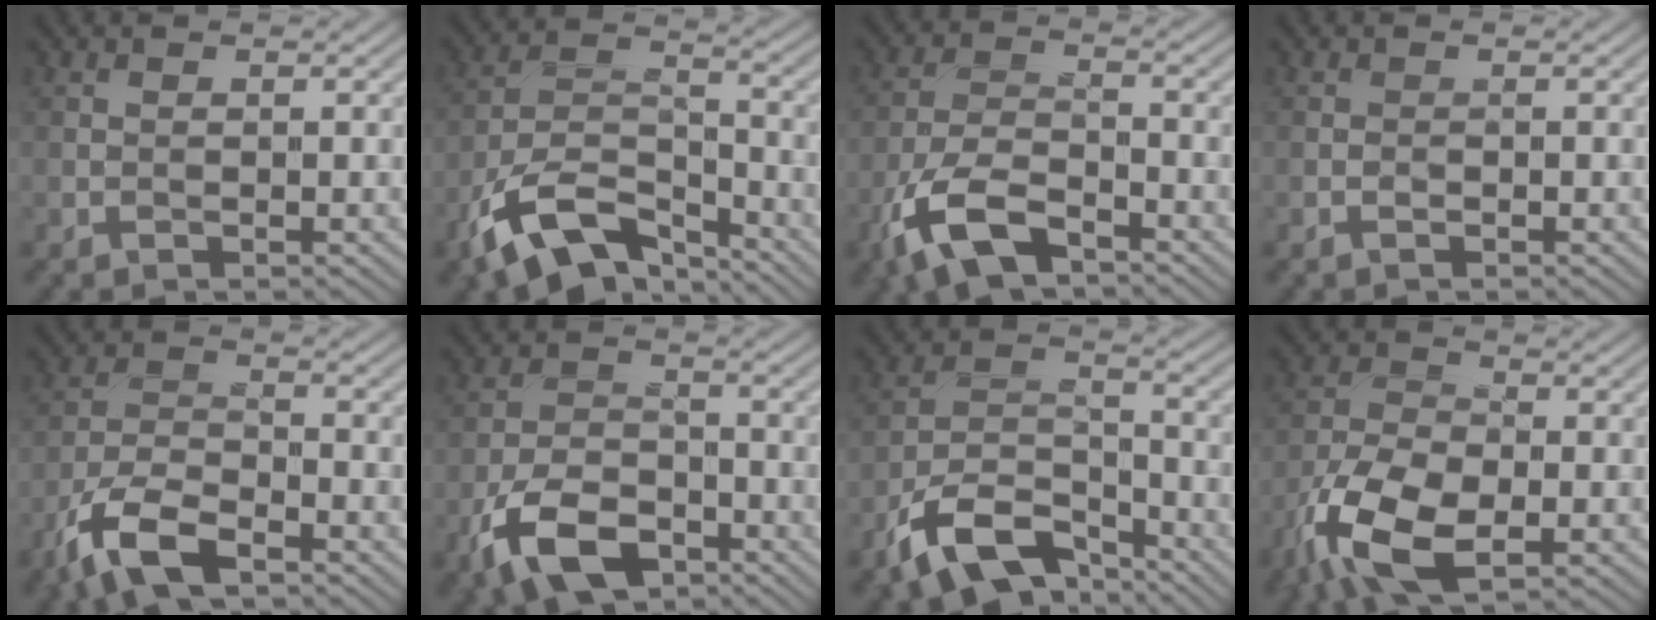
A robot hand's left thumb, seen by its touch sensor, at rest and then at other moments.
{"total": 11.8, "force": [-7.7, 5.1, 7.2], "torque": [-0.141, -0.007, -0.159]}
{"total": 9.2, "force": [-5.7, 3.8, 6.2], "torque": [-0.131, -0.008, -0.125]}
{"total": 0.0}
{"total": 8.3, "force": [-5.6, 3.1, 5.4], "torque": [-0.112, -0.007, -0.122]}
{"total": 9.2, "force": [-5.5, 4.7, 5.7], "torque": [-0.122, -0.010, -0.114]}
{"total": 10.6, "force": [-7.0, 4.8, 6.3], "torque": [-0.120, -0.004, -0.143]}
{"total": 10.4, "force": [-5.2, 4.9, 7.6], "torque": [-0.171, -0.018, -0.110]}